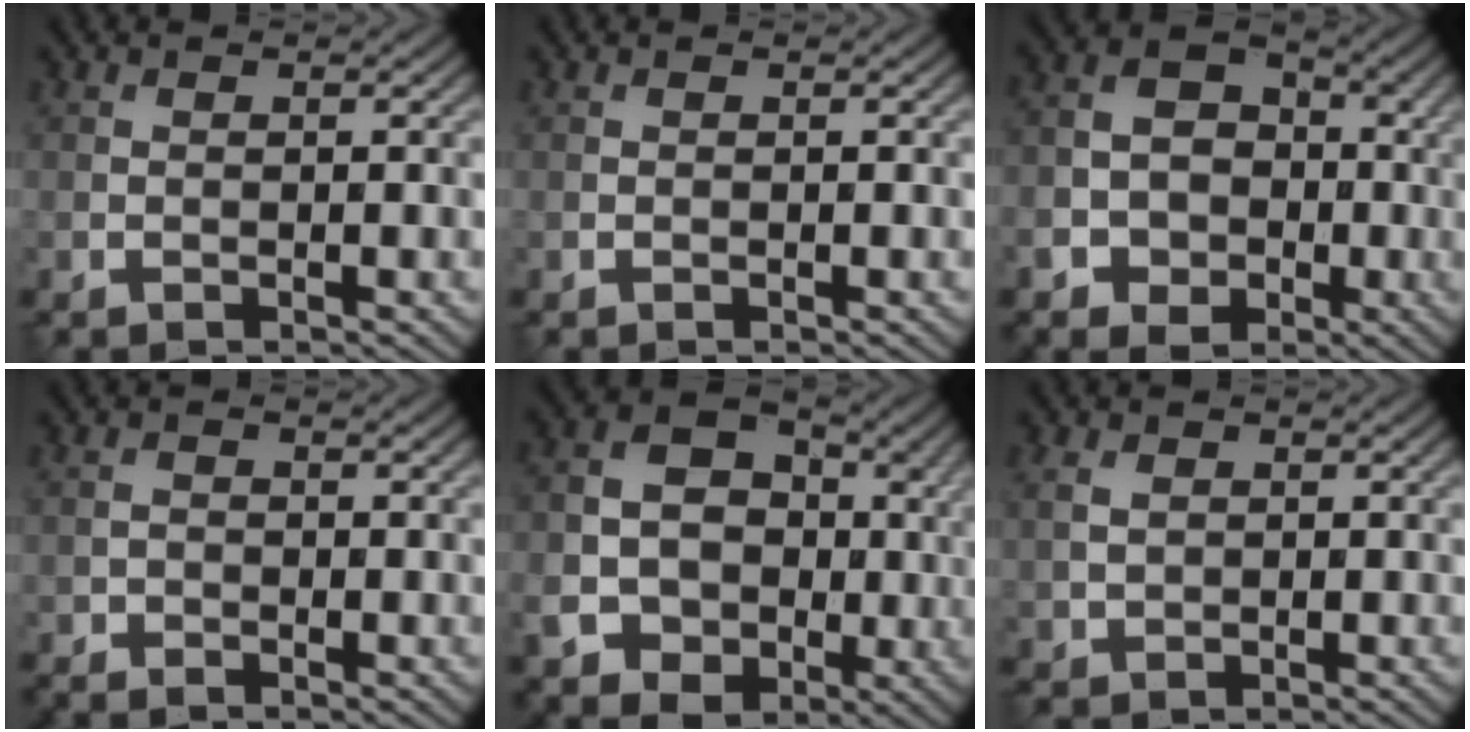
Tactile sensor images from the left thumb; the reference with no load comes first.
{"total": 0.0}
{"total": 8.3, "force": [-2.9, 6.6, 4.1], "torque": [-0.077, -0.019, -0.062]}
{"total": 1.8, "force": [-1.3, 1.1, 0.6], "torque": [-0.014, -0.001, -0.028]}
{"total": 10.9, "force": [-2.3, 9.0, 5.7], "torque": [-0.128, -0.028, -0.057]}
{"total": 3.2, "force": [0.6, 2.4, 2.0], "torque": [-0.052, 0.001, 0.012]}